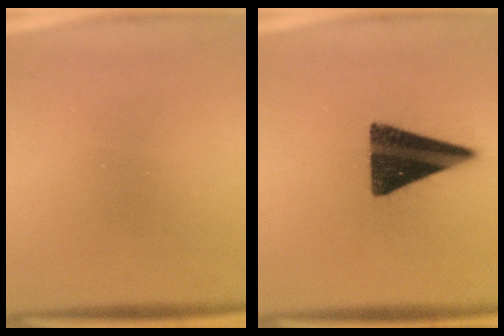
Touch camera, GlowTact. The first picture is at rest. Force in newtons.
{"total": 15.1}